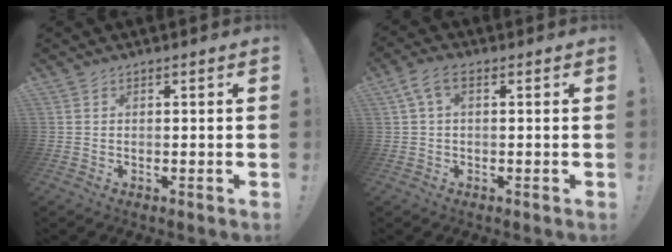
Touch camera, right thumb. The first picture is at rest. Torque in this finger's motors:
{"motor_torque": [-0.49, 0.23, 0.34, -0.22, 0.21]}